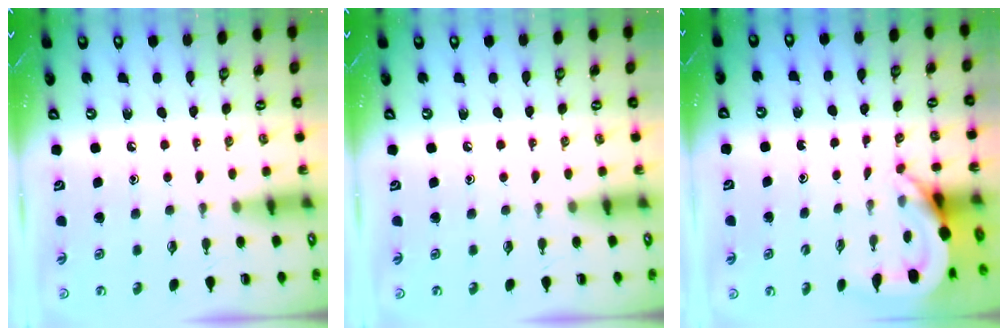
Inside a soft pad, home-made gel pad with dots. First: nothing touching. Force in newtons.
{"total": 0.0}
{"total": 4.6, "press": 4.6, "slide": 0.3}